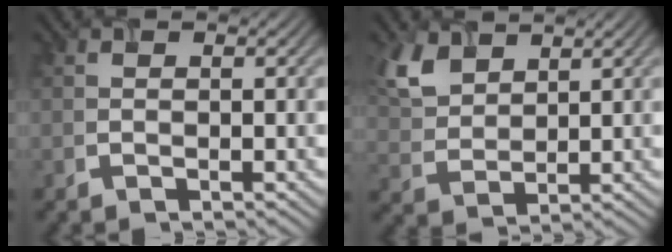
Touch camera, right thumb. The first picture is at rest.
{"total": 6.2, "force": [4.0, 3.3, 3.4], "torque": [-0.105, 0.010, 0.093]}